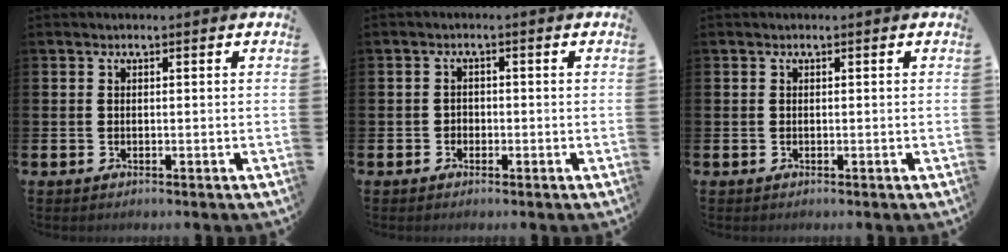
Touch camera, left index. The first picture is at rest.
{"total": 1.4, "force": [-0.7, 1.2, 0.3], "torque": [-0.005, 0.002, -0.016]}
{"total": 0.0}